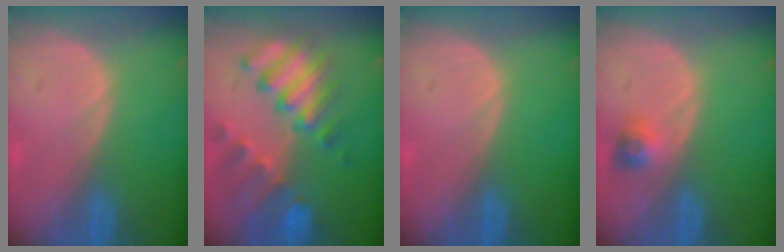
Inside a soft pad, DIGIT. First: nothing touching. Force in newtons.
{"total": 10.4, "press": 9.0, "slide": 5.2}
{"total": 0.0}
{"total": 2.9, "press": 2.6, "slide": 1.2}